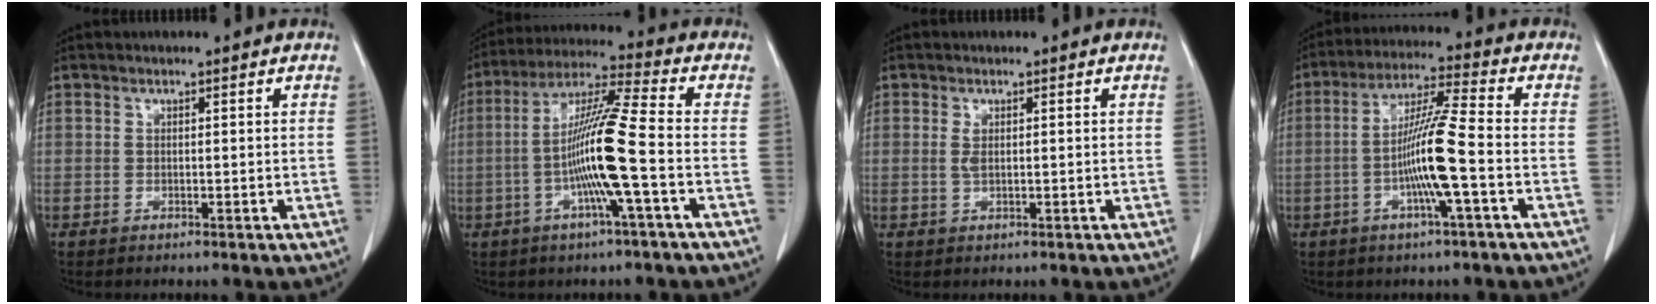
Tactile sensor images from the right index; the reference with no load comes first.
{"total": 12.3, "force": [-2.6, -0.8, 12.0], "torque": [-0.230, 0.003, -0.057]}
{"total": 1.4, "force": [0.3, 0.5, 1.3], "torque": [-0.031, -0.003, 0.007]}
{"total": 10.3, "force": [-2.4, -0.5, 10.0], "torque": [-0.193, 0.001, -0.051]}